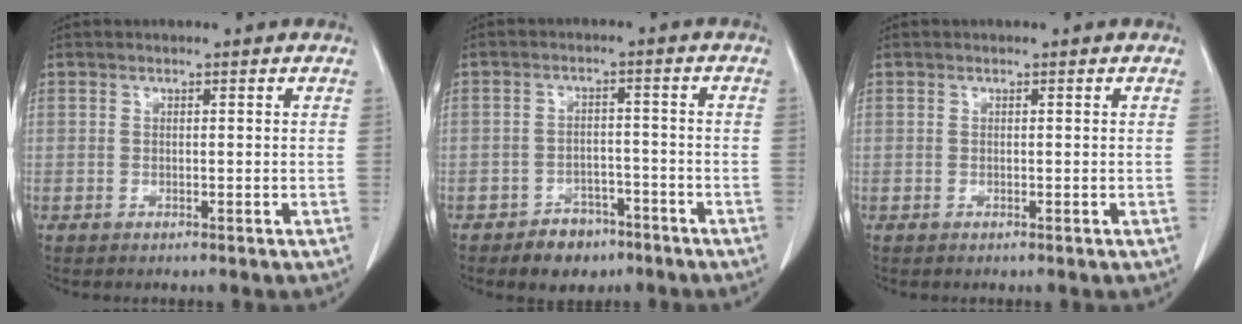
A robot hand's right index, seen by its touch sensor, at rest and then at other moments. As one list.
[{"total": 5.2, "force": [-3.7, 3.2, 1.8], "torque": [-0.028, 0.008, -0.052]}, {"total": 0.0}]